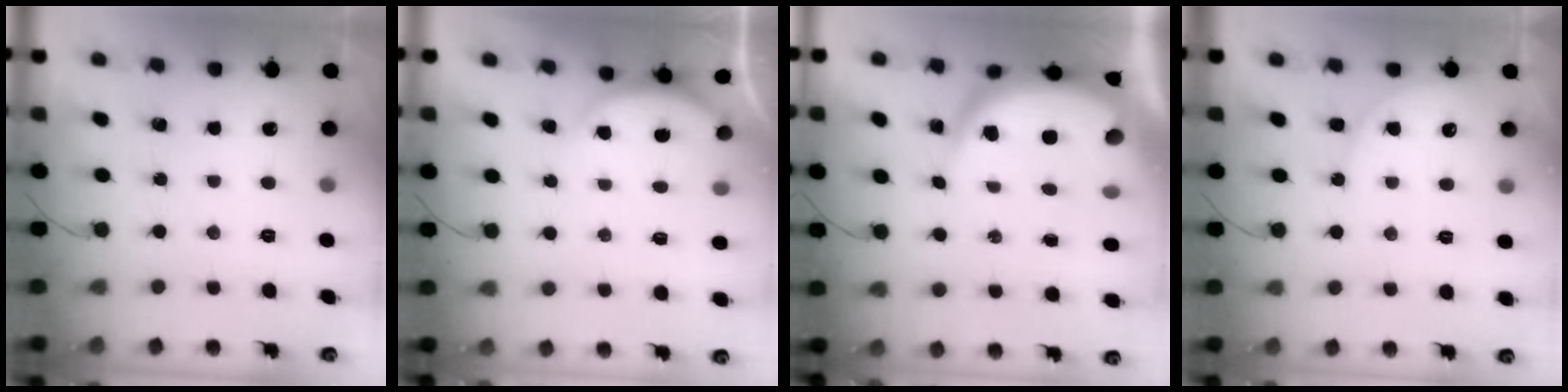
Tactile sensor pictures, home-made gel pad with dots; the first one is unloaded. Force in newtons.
{"total": 2.8, "press": 2.8, "slide": 0.4}
{"total": 9.0, "press": 8.9, "slide": 1.3}
{"total": 6.7, "press": 6.7, "slide": 0.5}